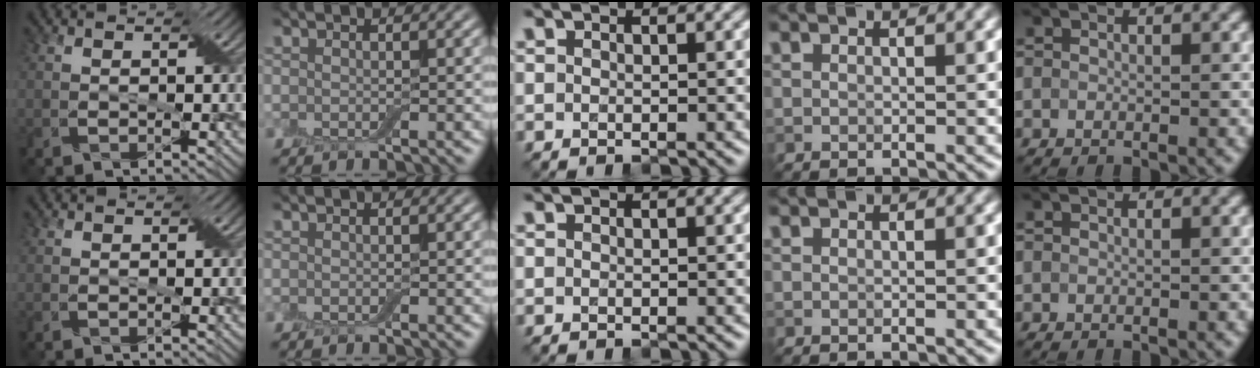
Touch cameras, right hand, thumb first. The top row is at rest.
{}